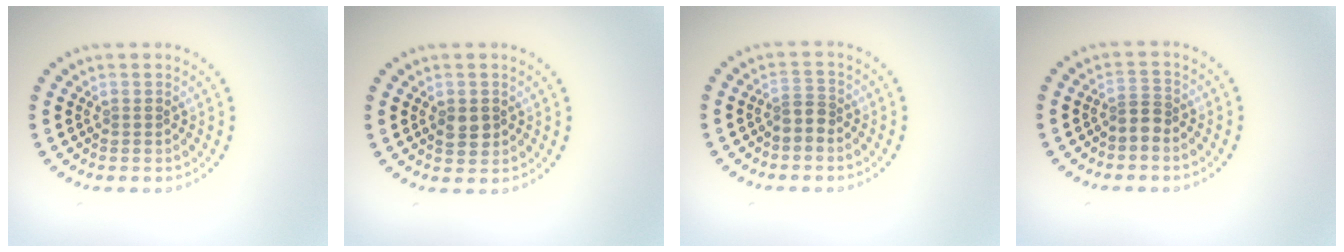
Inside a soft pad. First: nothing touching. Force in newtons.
{"total": 1.8, "press": 1.8, "slide": 0.1}
{"total": 1.8, "press": 1.3, "slide": 1.2}
{"total": 1.5, "press": 1.0, "slide": 1.1}